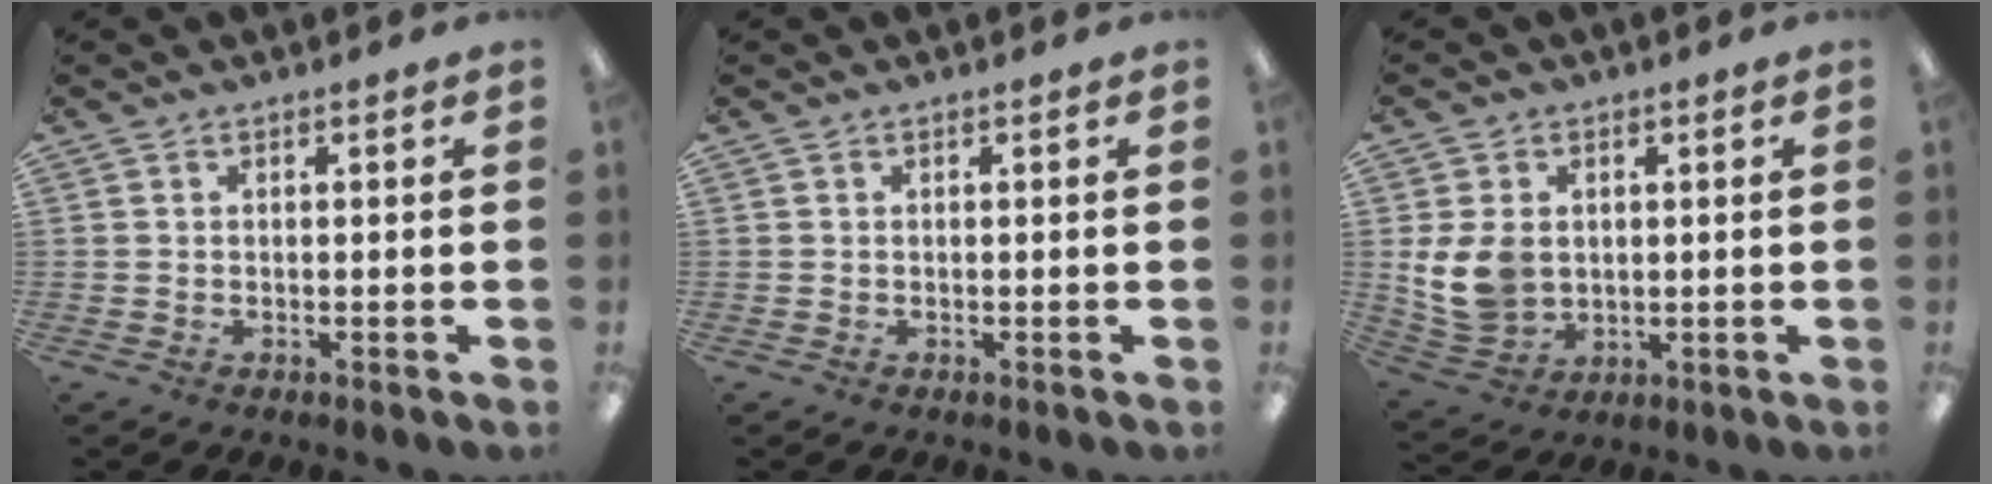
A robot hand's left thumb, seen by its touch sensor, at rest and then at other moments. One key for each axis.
{"total": 0.0}
{"total": 10.2, "fx": 1.1, "fy": 8.1, "fz": 6.0, "tx": -0.138, "ty": 0.007, "tz": 0.022}